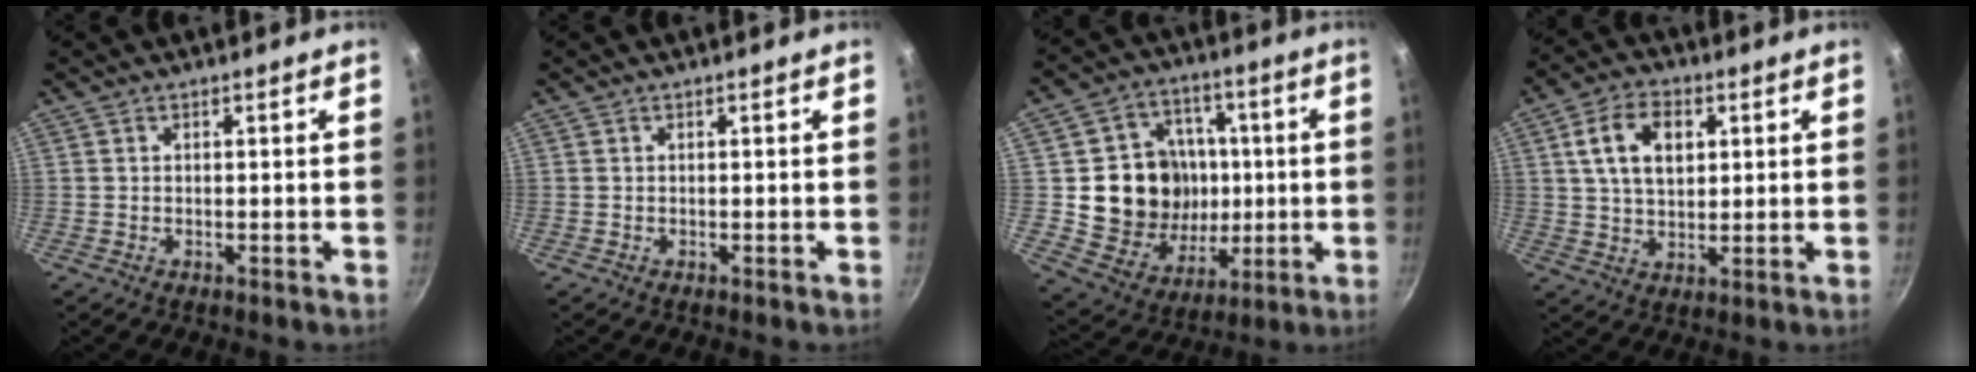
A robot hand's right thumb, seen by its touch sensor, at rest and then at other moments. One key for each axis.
{"total": 0.0}
{"total": 17.8, "fx": 0.7, "fy": 15.5, "fz": 8.6, "tx": -0.110, "ty": 0.008, "tz": 0.023}
{"total": 10.2, "fx": 2.8, "fy": 6.5, "fz": 7.3, "tx": -0.115, "ty": 0.002, "tz": 0.048}